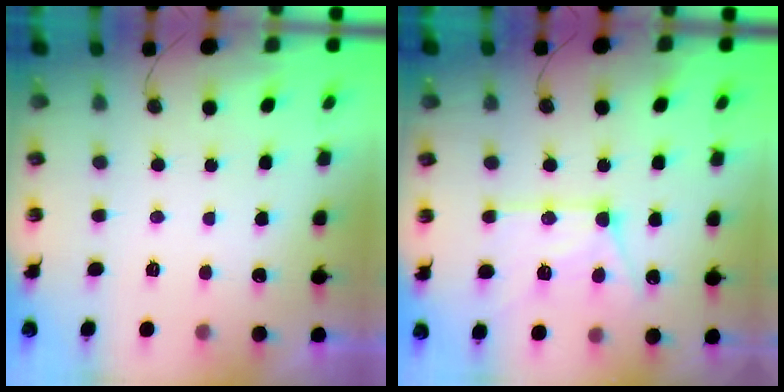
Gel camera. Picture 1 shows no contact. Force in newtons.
{"total": 15.3, "press": 15.2, "slide": 1.7}